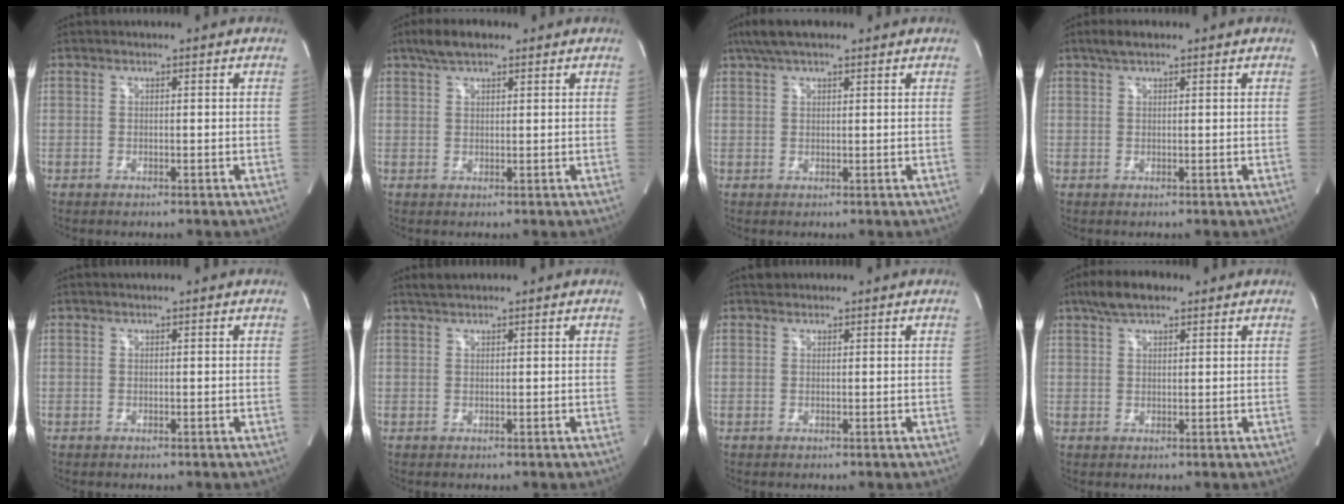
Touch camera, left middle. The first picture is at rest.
{"total": 4.5, "force": [3.2, 1.6, 2.8], "torque": [-0.061, 0.017, 0.057]}
{"total": 6.4, "force": [4.7, 1.6, 4.0], "torque": [-0.073, 0.033, 0.083]}
{"total": 2.3, "force": [1.6, 0.7, 1.5], "torque": [-0.032, 0.015, 0.030]}
{"total": 0.8, "force": [0.6, 0.0, 0.4], "torque": [-0.007, 0.014, 0.013]}
{"total": 1.6, "force": [1.4, 0.2, 0.6], "torque": [-0.017, 0.013, 0.031]}
{"total": 0.9, "force": [0.8, 0.5, 0.0], "torque": [-0.003, 0.010, 0.013]}
{"total": 5.5, "force": [3.8, 2.0, 3.3], "torque": [-0.070, 0.020, 0.068]}